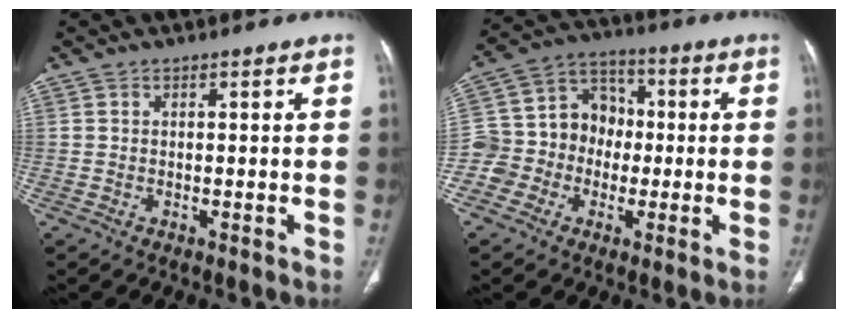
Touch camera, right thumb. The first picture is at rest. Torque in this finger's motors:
{"motor_torque": [0.34, 0.19, 0.53, -0.33, 0.01]}